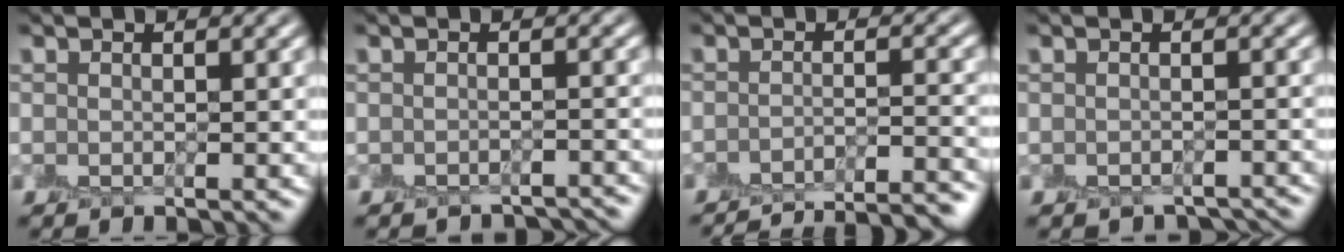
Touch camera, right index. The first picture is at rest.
{"total": 2.9, "force": [-2.9, 0.3, -0.1], "torque": [0.006, -0.016, -0.038]}
{"total": 12.2, "force": [-11.3, 3.0, 3.6], "torque": [-0.020, -0.009, -0.125]}
{"total": 2.2, "force": [-2.1, 0.7, 0.2], "torque": [0.003, -0.020, -0.029]}